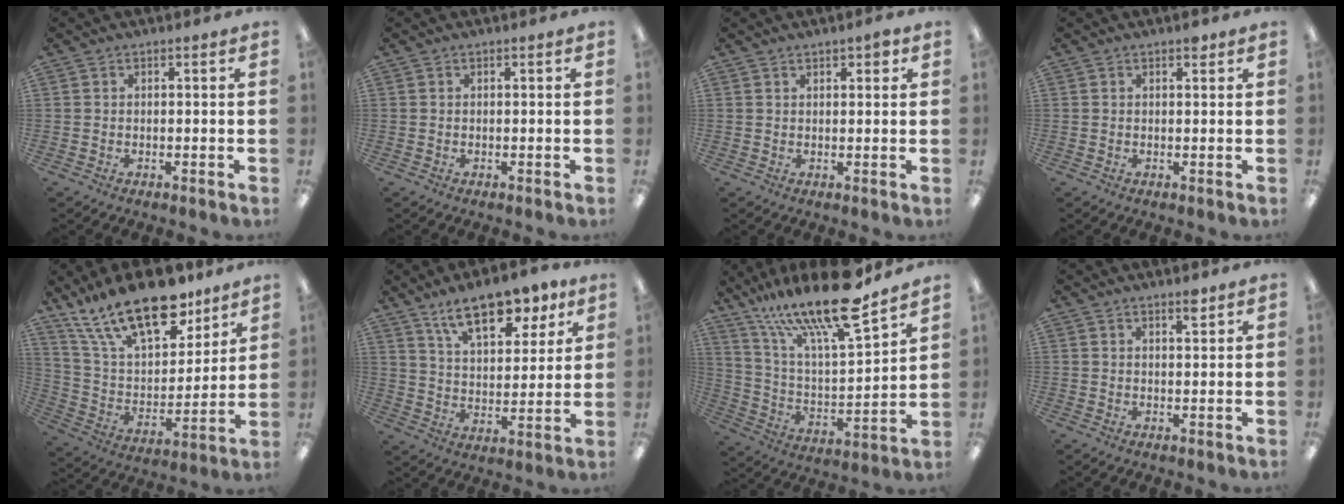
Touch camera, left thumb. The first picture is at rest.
{"total": 0.0}
{"total": 1.9, "force": [1.3, 0.8, 1.1], "torque": [-0.016, -0.001, 0.021]}
{"total": 1.5, "force": [1.0, 0.6, 0.9], "torque": [-0.003, -0.005, 0.014]}
{"total": 23.6, "force": [15.8, 10.6, 14.0], "torque": [-0.261, -0.091, 0.277]}
{"total": 14.8, "force": [10.6, 6.2, 8.2], "torque": [-0.119, -0.053, 0.183]}
{"total": 22.6, "force": [17.2, 5.1, 13.7], "torque": [-0.239, -0.116, 0.289]}
{"total": 2.5, "force": [2.2, 0.4, 1.3], "torque": [-0.012, -0.009, 0.035]}